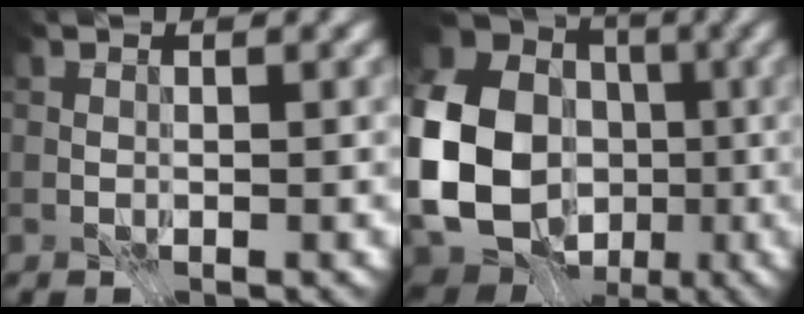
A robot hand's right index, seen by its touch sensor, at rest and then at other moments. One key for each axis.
{"total": 20.7, "fx": -2.8, "fy": 18.5, "fz": 8.9, "tx": -0.203, "ty": -0.007, "tz": -0.084}